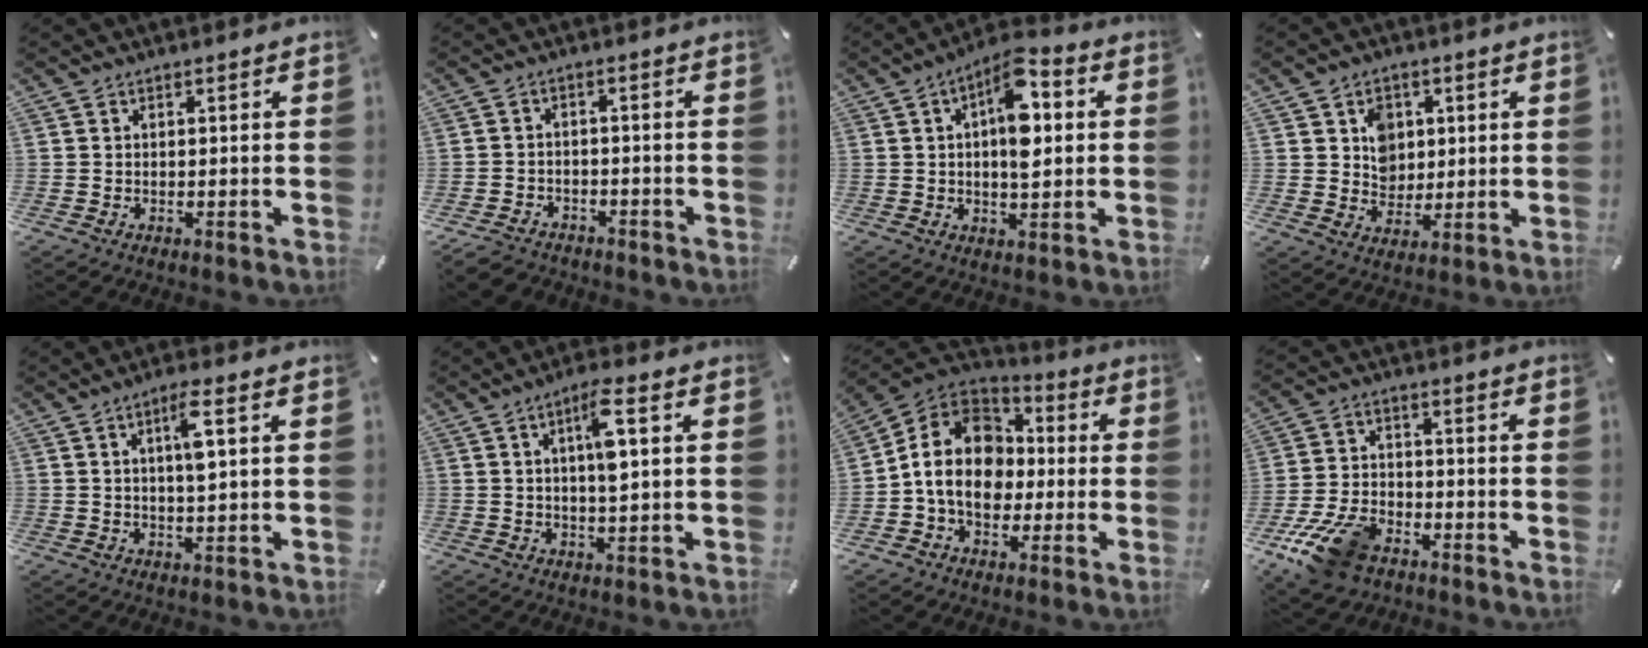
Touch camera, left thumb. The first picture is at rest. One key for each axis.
{"total": 4.0, "fx": -3.2, "fy": 2.3, "fz": 0.9, "tx": -0.025, "ty": 0.016, "tz": -0.064}
{"total": 10.8, "fx": 2.5, "fy": 5.1, "fz": 9.2, "tx": -0.147, "ty": -0.007, "tz": 0.040}
{"total": 6.8, "fx": 2.0, "fy": 6.2, "fz": 1.9, "tx": -0.020, "ty": -0.006, "tz": 0.032}
{"total": 5.9, "fx": 1.7, "fy": 1.0, "fz": 5.6, "tx": -0.096, "ty": -0.005, "tz": 0.022}
{"total": 7.5, "fx": 2.0, "fy": 1.7, "fz": 7.0, "tx": -0.114, "ty": -0.005, "tz": 0.027}
{"total": 14.7, "fx": -1.1, "fy": 12.3, "fz": 8.0, "tx": -0.162, "ty": 0.025, "tz": -0.019}
{"total": 12.9, "fx": -8.1, "fy": 7.2, "fz": 7.0, "tx": -0.136, "ty": 0.044, "tz": -0.145}